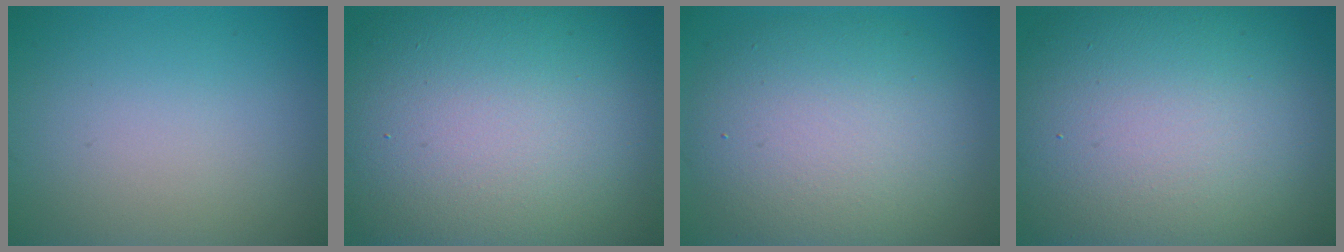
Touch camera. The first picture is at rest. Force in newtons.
{"total": 18.0, "press": 18.0, "slide": 0.8}
{"total": 9.6, "press": 9.6, "slide": 0.6}
{"total": 17.5, "press": 17.5, "slide": 0.8}